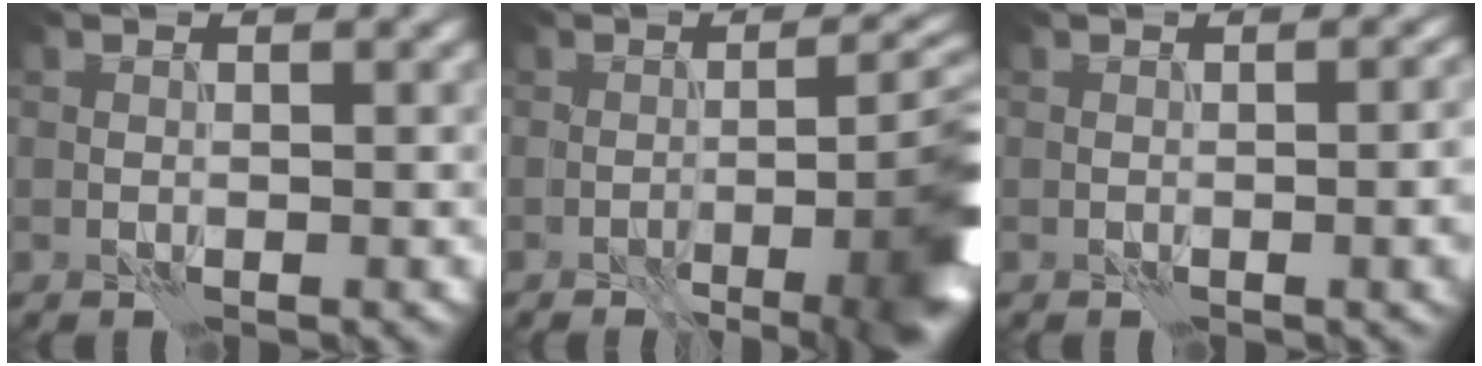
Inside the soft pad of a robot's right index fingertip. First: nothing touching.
{"total": 11.3, "force": [-4.6, 3.2, 9.7], "torque": [-0.089, 0.008, -0.058]}
{"total": 4.0, "force": [-0.5, 1.3, 3.8], "torque": [-0.042, -0.004, -0.002]}